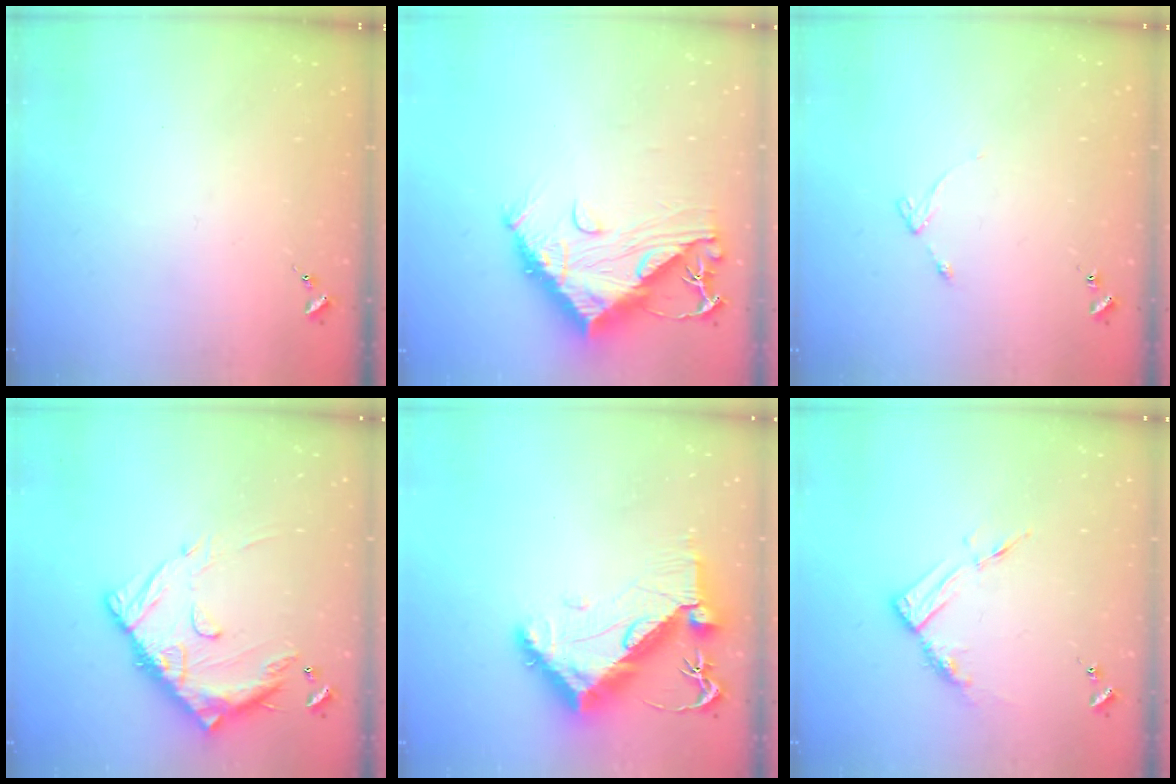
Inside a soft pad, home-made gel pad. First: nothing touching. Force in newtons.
{"total": 14.1, "press": 14.0, "slide": 1.3}
{"total": 4.0, "press": 3.9, "slide": 0.5}
{"total": 16.1, "press": 16.0, "slide": 1.3}
{"total": 12.1, "press": 12.0, "slide": 1.7}
{"total": 8.8, "press": 8.8, "slide": 0.6}